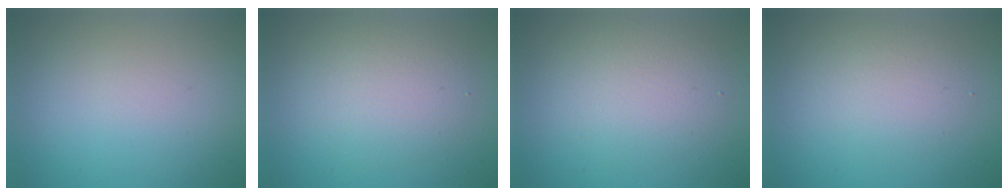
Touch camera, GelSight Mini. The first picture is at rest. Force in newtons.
{"total": 3.7, "press": 3.6, "slide": 0.3}
{"total": 2.0, "press": 2.0, "slide": 0.2}
{"total": 2.6, "press": 2.6, "slide": 0.2}